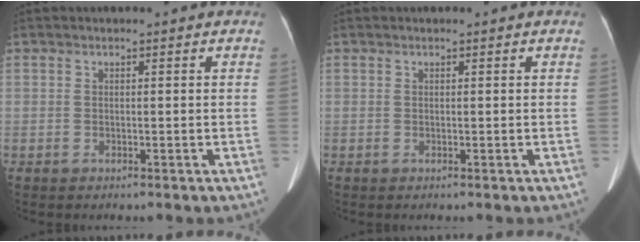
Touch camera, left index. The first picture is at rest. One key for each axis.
{"total": 0.0}